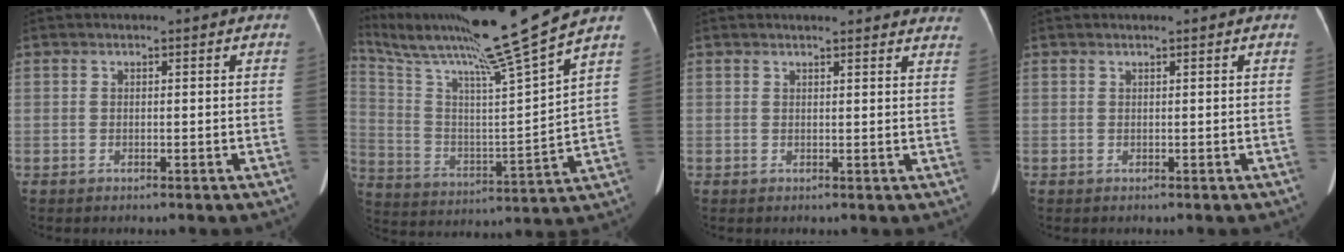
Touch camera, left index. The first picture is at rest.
{"total": 19.6, "force": [16.3, -3.2, 10.5], "torque": [-0.196, -0.032, 0.274]}
{"total": 11.2, "force": [10.6, 2.4, 2.7], "torque": [0.001, 0.000, 0.095]}
{"total": 0.0}